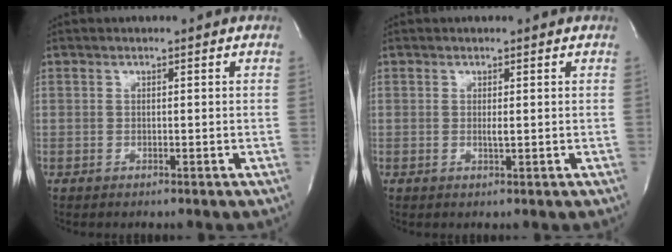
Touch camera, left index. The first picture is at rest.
{"total": 0.9, "force": [-0.1, 0.1, 0.8], "torque": [-0.023, -0.006, -0.003]}